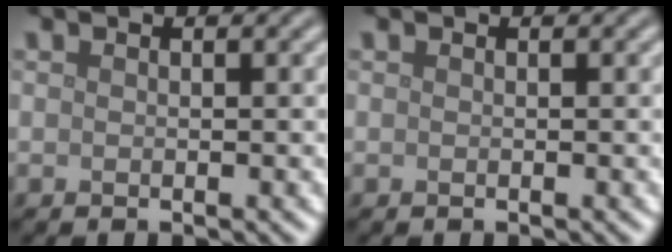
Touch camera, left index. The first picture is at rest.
{"total": 0.0}